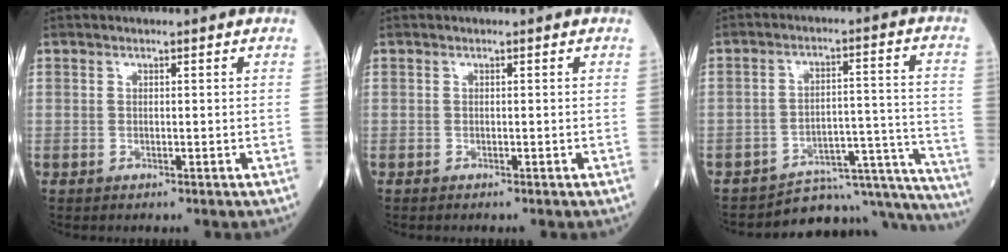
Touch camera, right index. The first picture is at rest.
{"total": 0.0}
{"total": 18.7, "force": [-18.3, 2.4, 2.9], "torque": [0.011, 0.056, -0.238]}